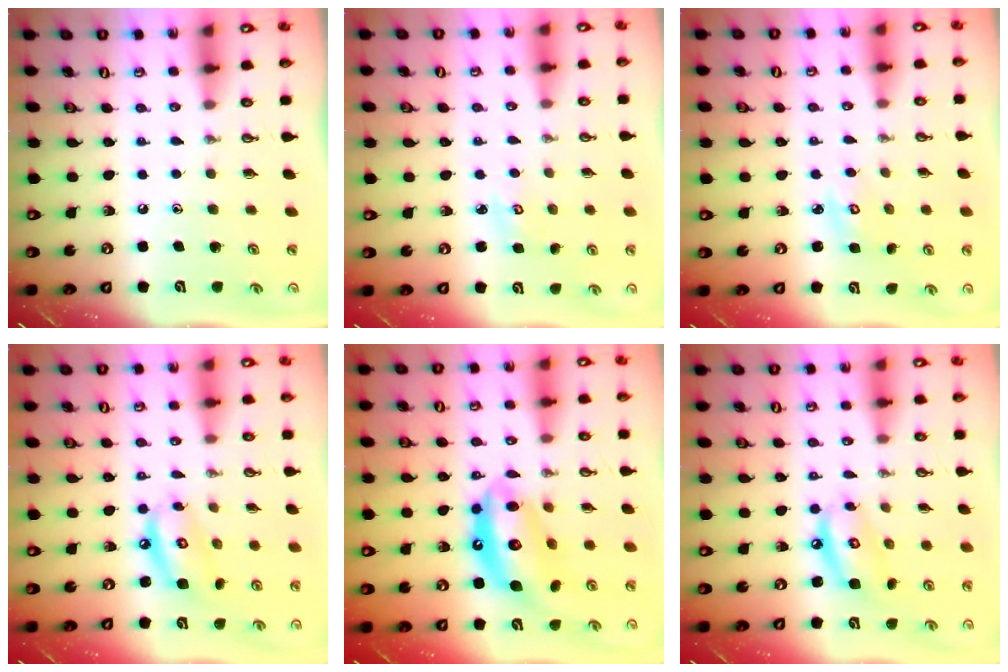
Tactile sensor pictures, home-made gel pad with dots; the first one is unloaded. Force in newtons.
{"total": 2.3, "press": 2.3, "slide": 0.2}
{"total": 2.7, "press": 2.7, "slide": 0.0}
{"total": 8.7, "press": 8.7, "slide": 0.8}
{"total": 14.6, "press": 14.6, "slide": 1.2}
{"total": 8.7, "press": 8.7, "slide": 0.8}